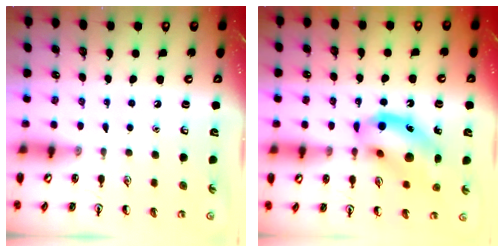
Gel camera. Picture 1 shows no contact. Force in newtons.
{"total": 14.4, "press": 14.2, "slide": 2.2}